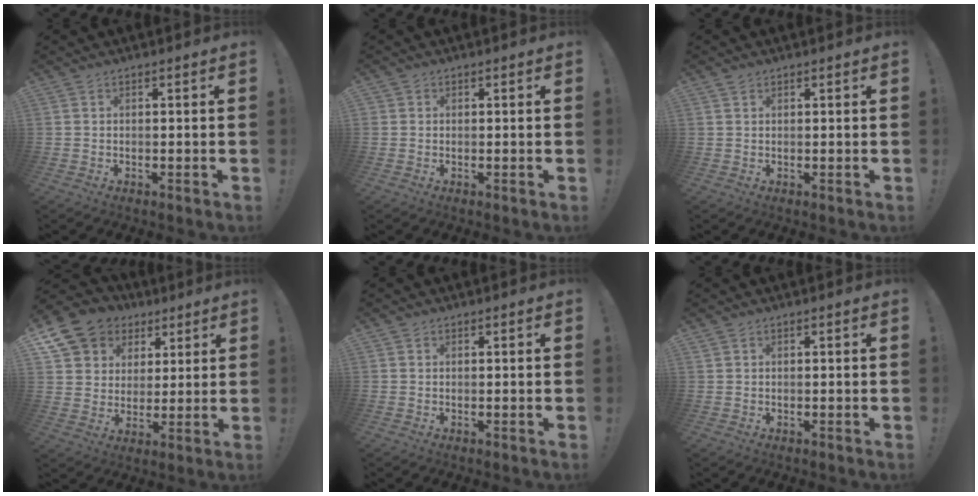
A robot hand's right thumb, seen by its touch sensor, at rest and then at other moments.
{"total": 1.0, "force": [0.2, 0.9, 0.2], "torque": [-0.005, 0.002, 0.004]}
{"total": 0.8, "force": [0.7, 0.5, 0.2], "torque": [0.003, -0.003, 0.012]}
{"total": 12.6, "force": [7.1, 9.7, 3.9], "torque": [-0.063, -0.050, 0.146]}
{"total": 0.6, "force": [0.4, 0.4, -0.1], "torque": [0.009, -0.003, 0.007]}
{"total": 0.6, "force": [0.5, 0.4, 0.1], "torque": [-0.004, 0.002, 0.009]}